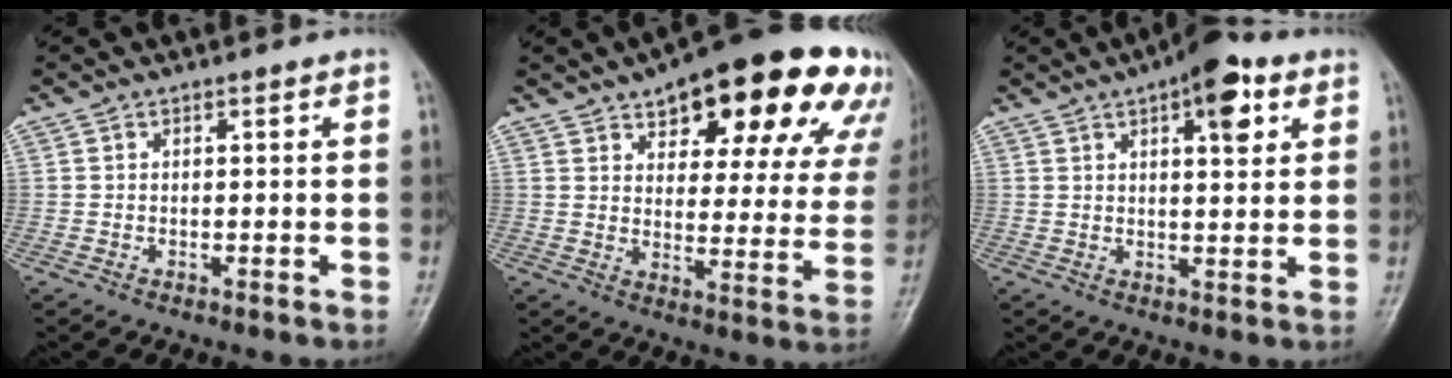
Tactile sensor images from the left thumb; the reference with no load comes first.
{"total": 25.9, "force": [15.7, 10.3, 18.0], "torque": [-0.204, -0.024, 0.199]}
{"total": 9.1, "force": [4.3, 3.6, 7.2], "torque": [-0.078, -0.010, 0.056]}